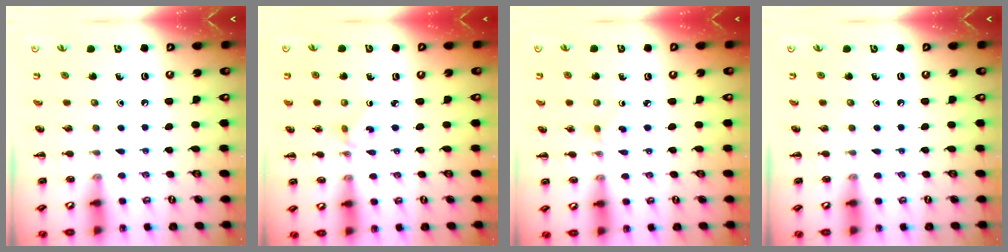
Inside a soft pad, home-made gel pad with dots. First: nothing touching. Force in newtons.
{"total": 1.7, "press": 1.6, "slide": 0.7}
{"total": 2.3, "press": 2.0, "slide": 1.1}
{"total": 0.0}